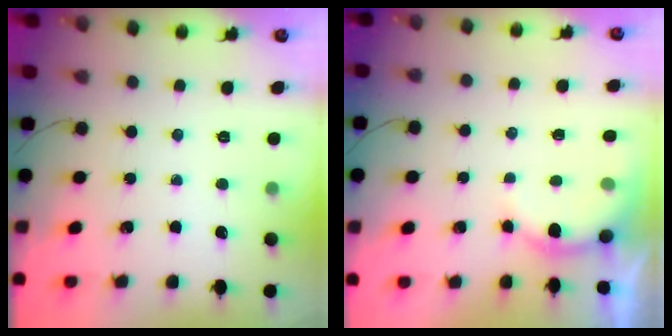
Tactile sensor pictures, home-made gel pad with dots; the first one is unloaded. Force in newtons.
{"total": 5.2, "press": 5.2, "slide": 0.5}